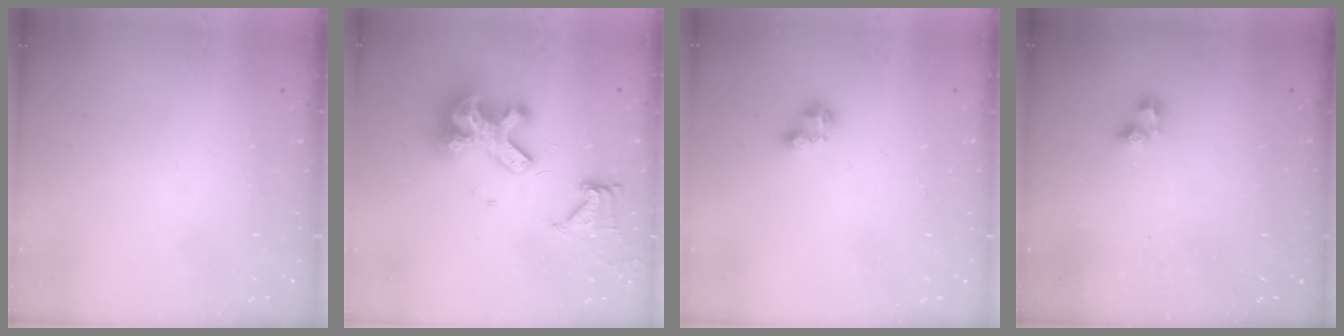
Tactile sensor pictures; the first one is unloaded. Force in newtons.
{"total": 13.4, "press": 13.3, "slide": 1.6}
{"total": 2.9, "press": 2.9, "slide": 0.3}
{"total": 3.0, "press": 3.0, "slide": 0.4}